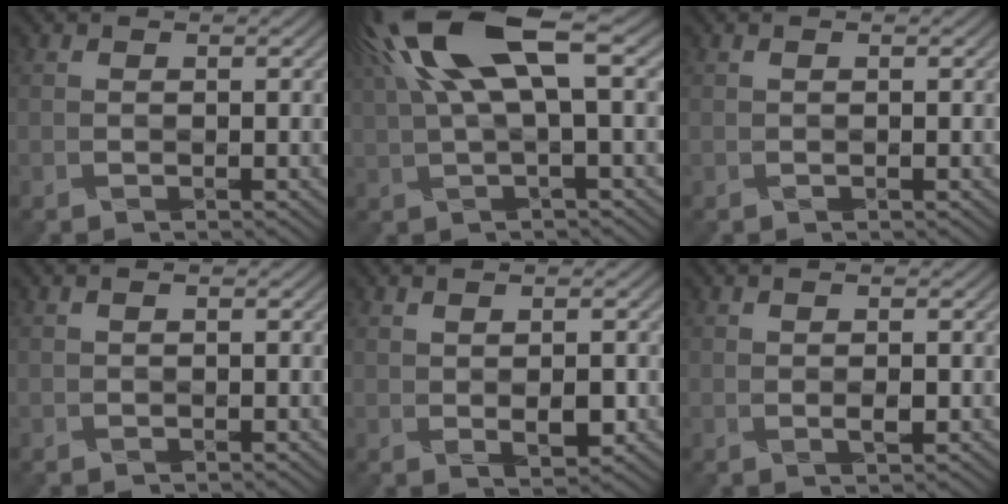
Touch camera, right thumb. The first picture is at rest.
{"total": 12.3, "force": [4.5, 3.1, 11.1], "torque": [-0.234, 0.026, 0.092]}
{"total": 0.0}
{"total": 0.0}
{"total": 2.5, "force": [0.4, 0.7, 2.4], "torque": [-0.047, -0.001, 0.015]}
{"total": 1.1, "force": [0.2, 0.1, 1.1], "torque": [-0.023, 0.002, 0.005]}